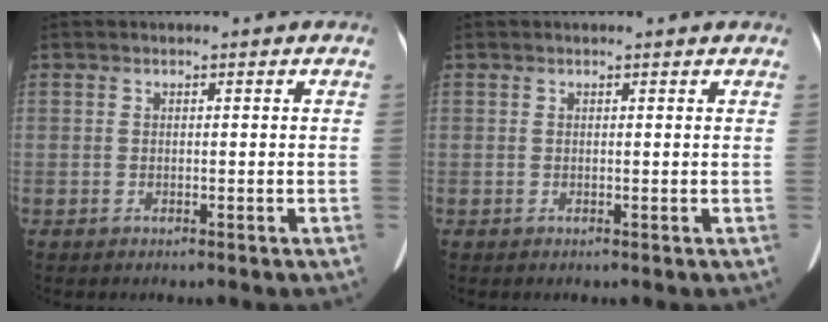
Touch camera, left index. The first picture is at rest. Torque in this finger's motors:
{"motor_torque": [-0.03, 0.11, -0.06, -0.01]}